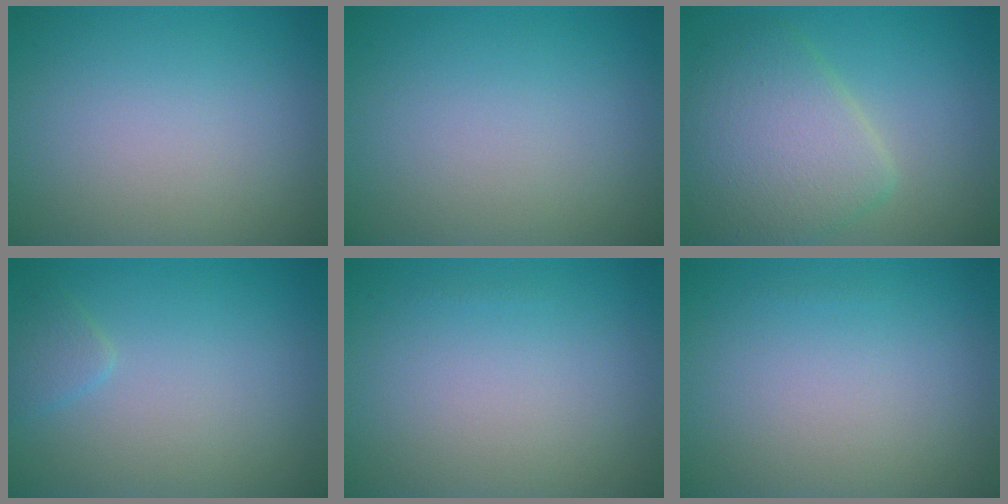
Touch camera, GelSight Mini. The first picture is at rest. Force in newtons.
{"total": 0.0}
{"total": 6.1, "press": 6.1, "slide": 0.4}
{"total": 1.2, "press": 1.2, "slide": 0.1}
{"total": 0.0}
{"total": 0.0}